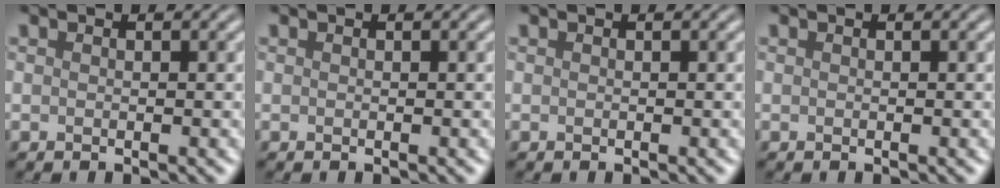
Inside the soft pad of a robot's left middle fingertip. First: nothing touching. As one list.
[{"total": 0.0}, {"total": 0.0}, {"total": 0.0}]